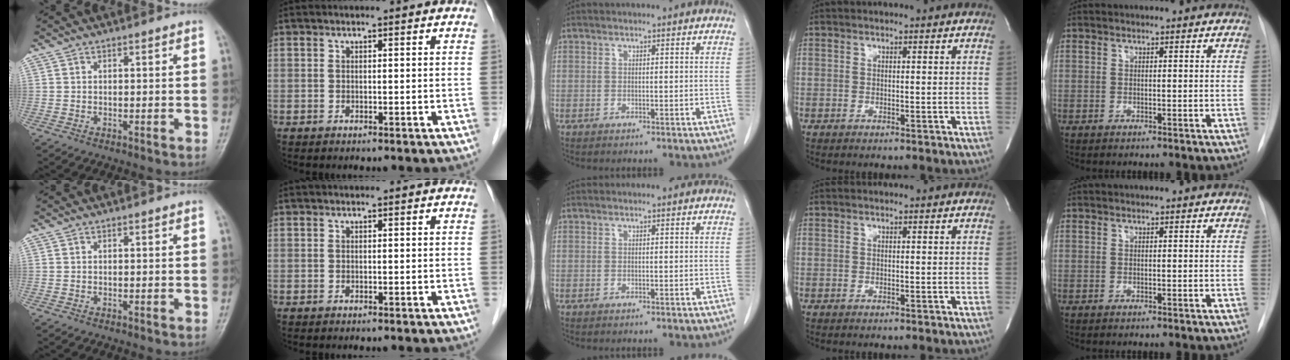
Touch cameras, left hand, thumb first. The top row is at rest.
{}